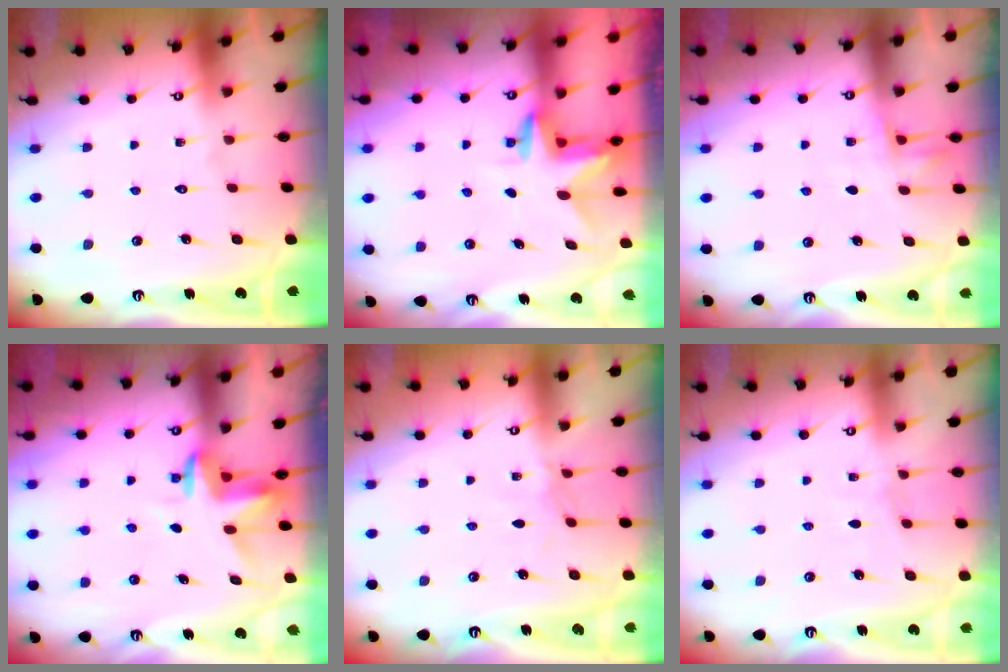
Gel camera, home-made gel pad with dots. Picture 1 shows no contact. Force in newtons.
{"total": 3.0, "press": 3.0, "slide": 0.2}
{"total": 5.2, "press": 5.0, "slide": 1.4}
{"total": 3.5, "press": 3.5, "slide": 0.2}
{"total": 2.3, "press": 2.3, "slide": 0.5}
{"total": 2.3, "press": 2.3, "slide": 0.3}